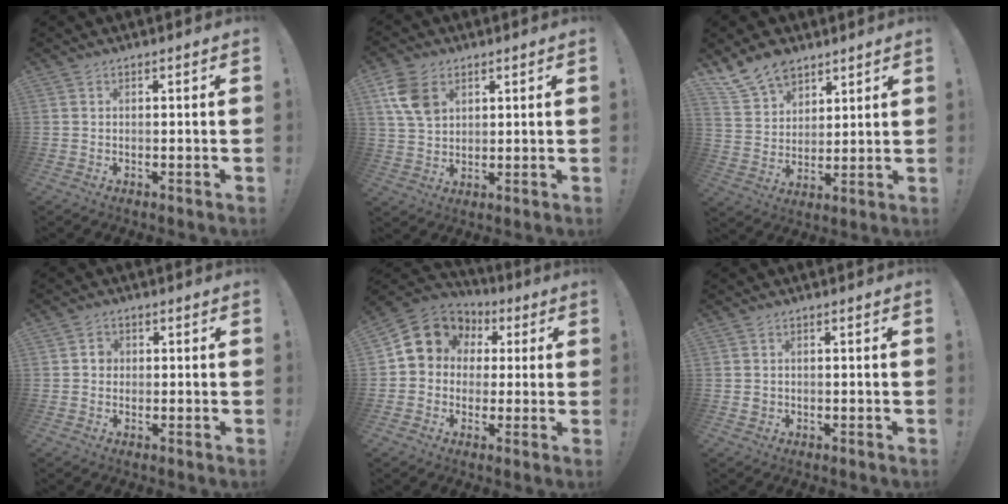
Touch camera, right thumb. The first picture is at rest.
{"total": 10.5, "force": [4.3, 7.5, 5.9], "torque": [-0.109, 0.000, 0.087]}
{"total": 11.4, "force": [8.9, 6.5, 3.1], "torque": [-0.067, -0.061, 0.175]}
{"total": 2.8, "force": [-0.2, 2.5, 1.3], "torque": [-0.011, 0.002, -0.007]}
{"total": 11.3, "force": [3.8, 9.6, 4.6], "torque": [-0.062, -0.016, 0.077]}
{"total": 1.0, "force": [0.0, 1.0, 0.3], "torque": [-0.011, 0.006, 0.002]}